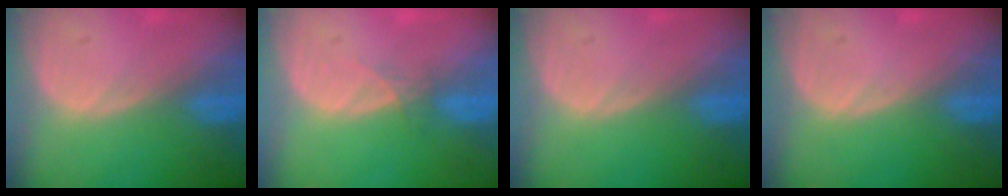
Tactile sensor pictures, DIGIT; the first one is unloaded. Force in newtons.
{"total": 1.1, "press": 1.1, "slide": 0.2}
{"total": 0.0}
{"total": 0.0}